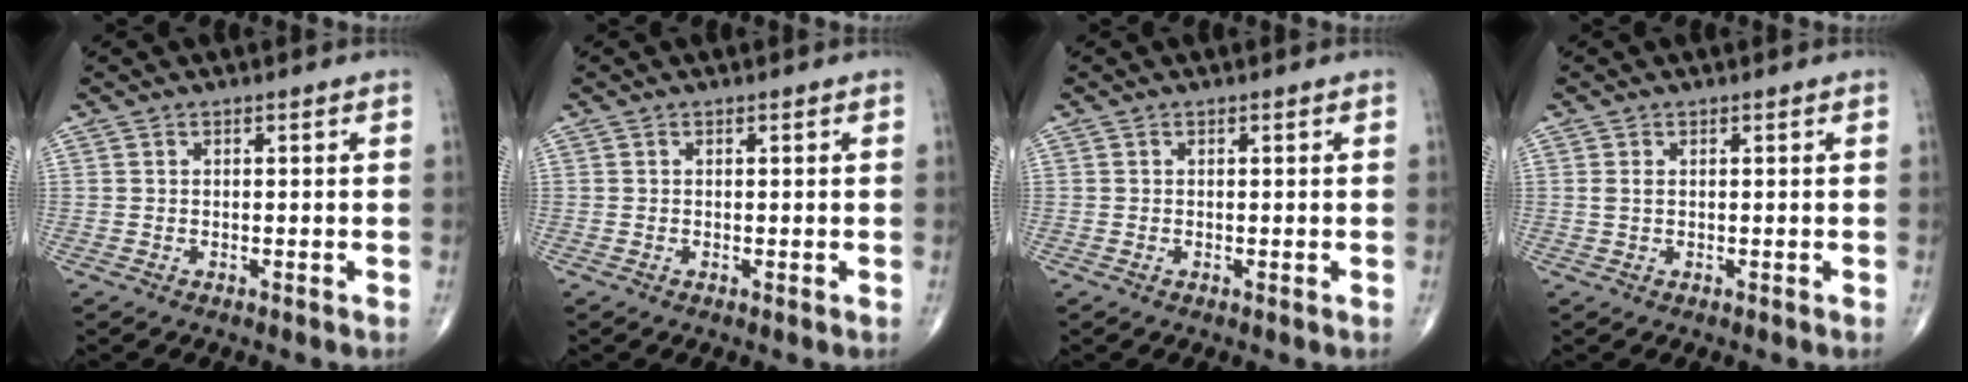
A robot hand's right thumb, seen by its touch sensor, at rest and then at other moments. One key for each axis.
{"total": 0.0}
{"total": 0.0}
{"total": 1.0, "fx": 0.2, "fy": 0.5, "fz": 0.8, "tx": -0.021, "ty": 0.004, "tz": 0.007}